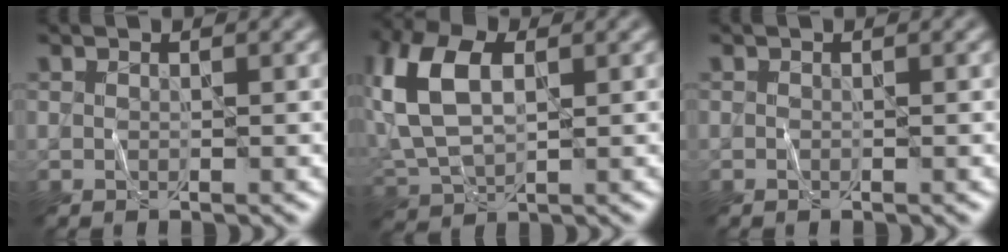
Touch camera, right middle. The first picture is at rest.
{"total": 8.2, "force": [1.8, 4.9, 6.3], "torque": [-0.160, 0.015, 0.031]}
{"total": 0.0}